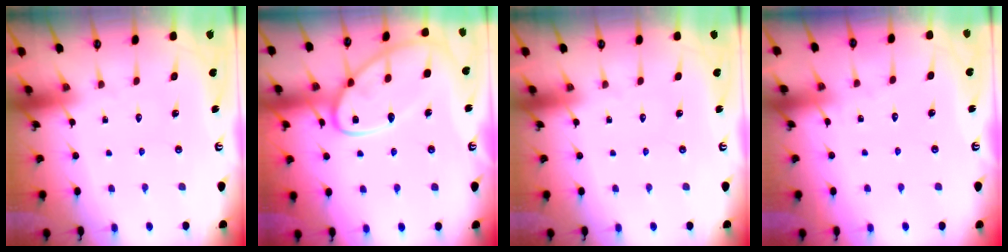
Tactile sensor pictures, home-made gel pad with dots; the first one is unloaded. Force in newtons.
{"total": 15.2, "press": 15.1, "slide": 1.0}
{"total": 0.0}
{"total": 3.1, "press": 3.1, "slide": 0.3}